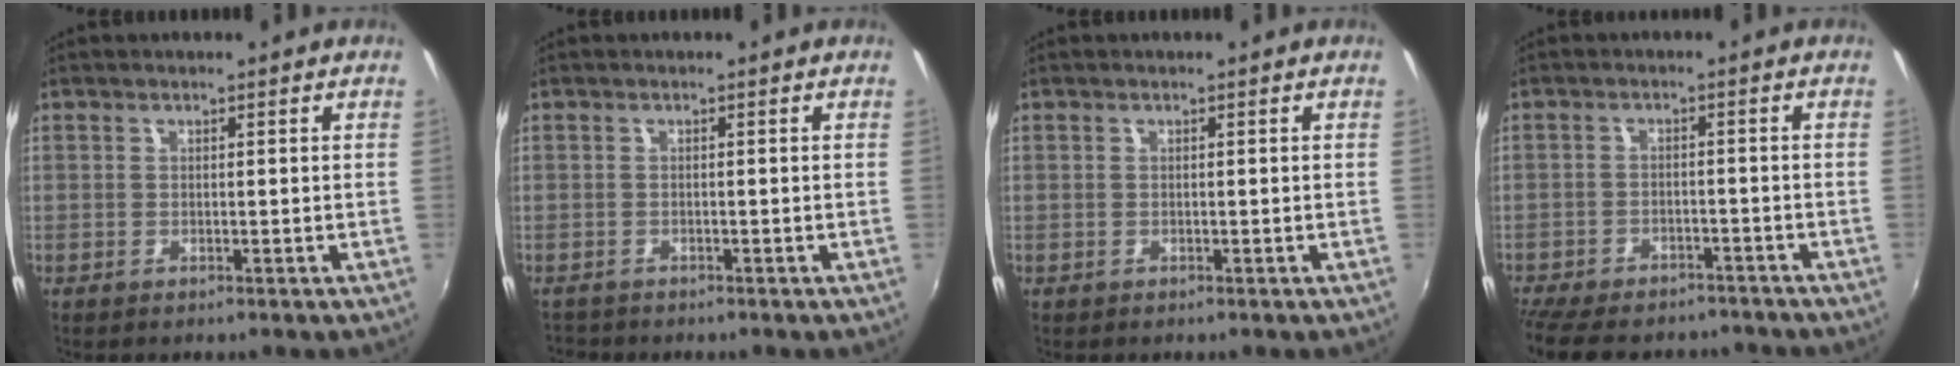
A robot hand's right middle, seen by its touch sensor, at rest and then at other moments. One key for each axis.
{"total": 1.8, "fx": -1.6, "fy": 0.8, "fz": 0.2, "tx": -0.008, "ty": -0.007, "tz": -0.028}
{"total": 0.0}
{"total": 15.6, "fx": -13.0, "fy": 6.1, "fz": 6.3, "tx": -0.152, "ty": -0.019, "tz": -0.189}